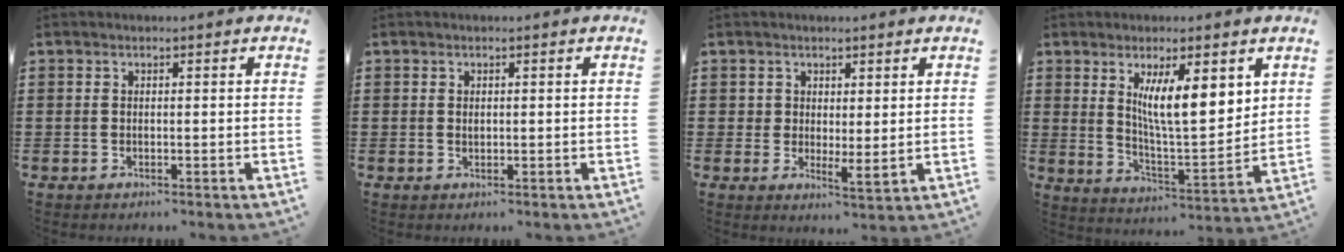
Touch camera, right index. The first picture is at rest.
{"total": 0.7, "force": [0.2, 0.5, 0.5], "torque": [-0.011, 0.001, 0.003]}
{"total": 2.6, "force": [1.2, 1.9, 1.2], "torque": [-0.031, 0.008, 0.024]}
{"total": 9.2, "force": [3.9, 2.7, 7.9], "torque": [-0.145, -0.014, 0.063]}